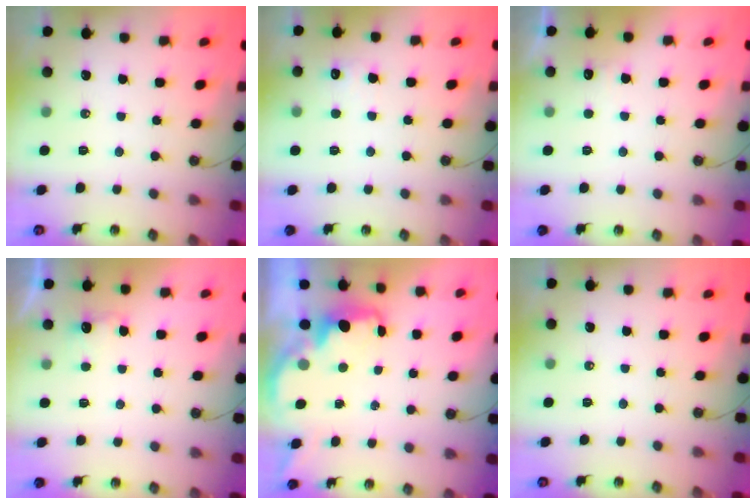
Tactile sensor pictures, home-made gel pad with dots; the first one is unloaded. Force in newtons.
{"total": 4.8, "press": 4.6, "slide": 1.3}
{"total": 4.5, "press": 4.4, "slide": 1.2}
{"total": 2.4, "press": 2.2, "slide": 0.9}
{"total": 2.3, "press": 2.1, "slide": 0.8}
{"total": 0.0}